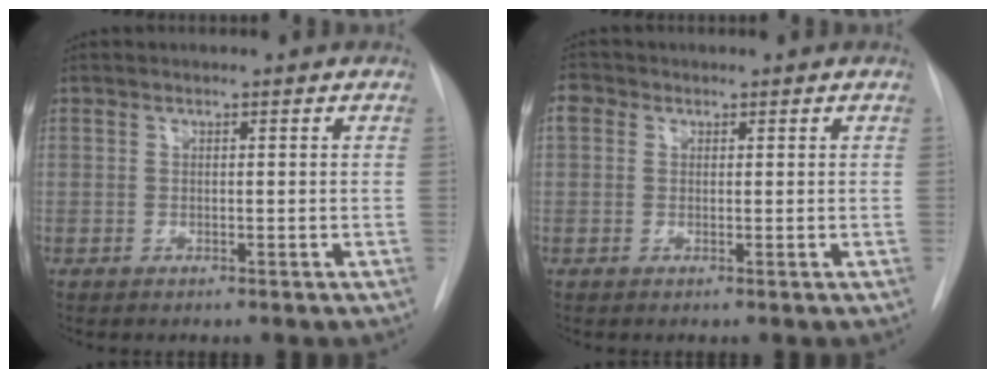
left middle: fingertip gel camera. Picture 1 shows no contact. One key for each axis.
{"total": 2.0, "fx": 0.7, "fy": 1.7, "fz": 0.7, "tx": -0.011, "ty": 0.013, "tz": 0.010}